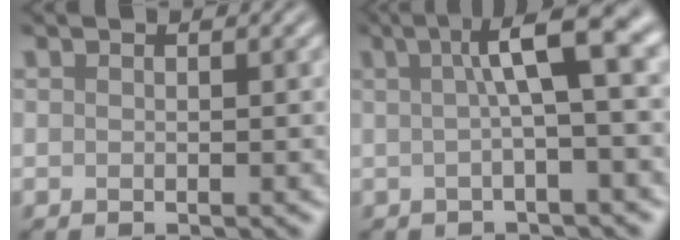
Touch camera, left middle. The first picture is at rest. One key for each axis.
{"total": 6.7, "fx": 1.2, "fy": 1.4, "fz": 6.5, "tx": -0.084, "ty": 0.015, "tz": 0.009}